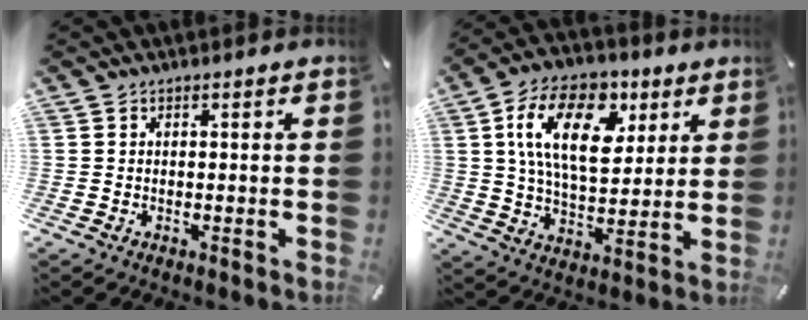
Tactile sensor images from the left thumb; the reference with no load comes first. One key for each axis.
{"total": 18.3, "fx": 6.6, "fy": 10.9, "fz": 13.1, "tx": -0.230, "ty": -0.003, "tz": 0.111}